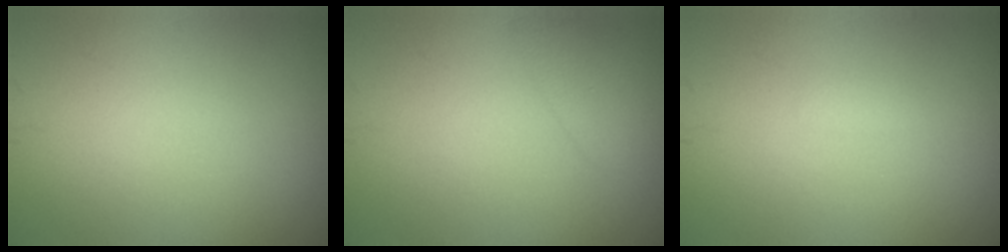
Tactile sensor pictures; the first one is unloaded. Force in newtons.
{"total": 1.8, "press": 1.8, "slide": 0.2}
{"total": 0.5, "press": 0.5, "slide": 0.1}